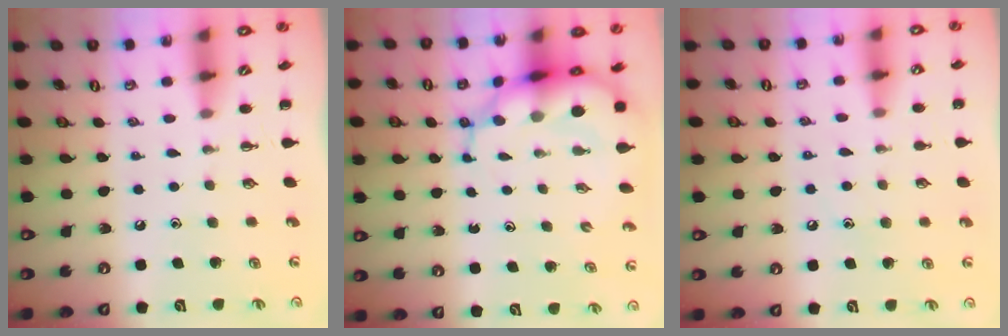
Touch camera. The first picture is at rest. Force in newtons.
{"total": 9.3, "press": 8.9, "slide": 2.8}
{"total": 6.2, "press": 6.0, "slide": 1.6}